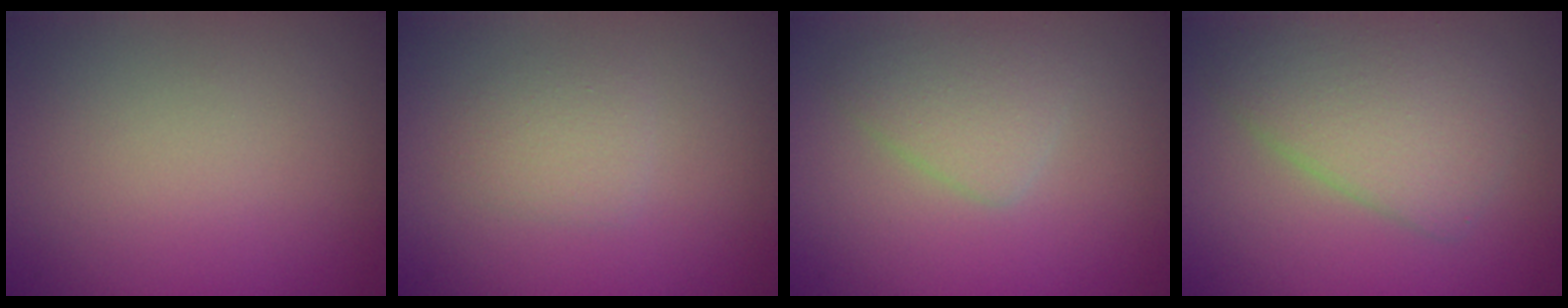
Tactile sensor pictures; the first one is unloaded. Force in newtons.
{"total": 1.6, "press": 1.6, "slide": 0.1}
{"total": 2.5, "press": 2.5, "slide": 0.2}
{"total": 5.0, "press": 5.0, "slide": 0.3}